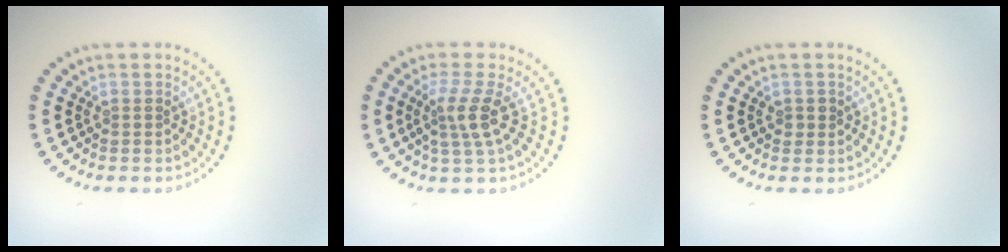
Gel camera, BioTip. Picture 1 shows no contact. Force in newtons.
{"total": 2.8, "press": 2.2, "slide": 1.7}
{"total": 0.9, "press": 0.9, "slide": 0.2}